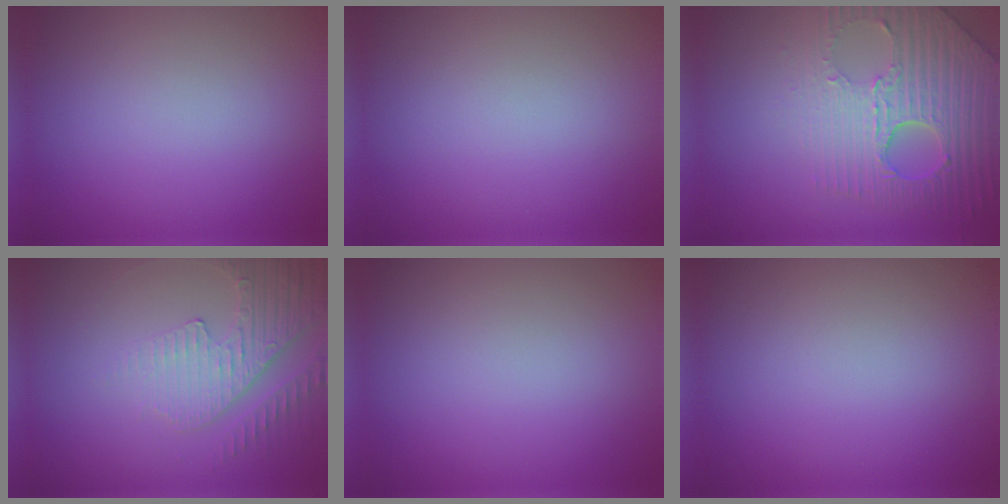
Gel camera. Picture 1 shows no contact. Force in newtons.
{"total": 0.0}
{"total": 6.2, "press": 5.2, "slide": 3.3}
{"total": 4.0, "press": 3.5, "slide": 1.8}
{"total": 0.0}
{"total": 0.0}